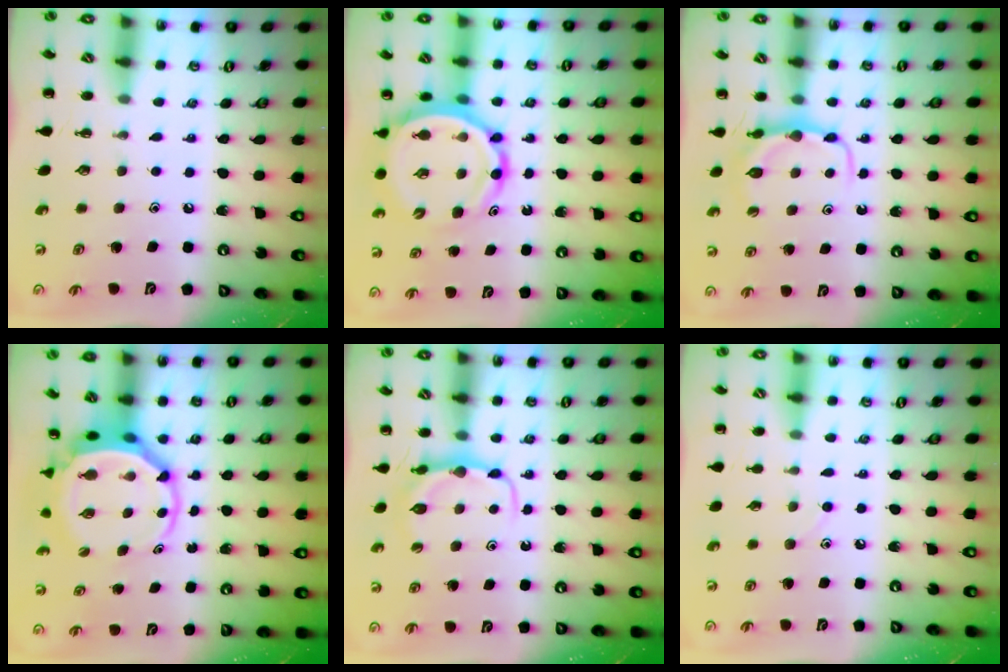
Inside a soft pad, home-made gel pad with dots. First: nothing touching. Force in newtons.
{"total": 11.2, "press": 10.7, "slide": 3.5}
{"total": 7.2, "press": 7.2, "slide": 0.9}
{"total": 5.3, "press": 5.0, "slide": 1.7}
{"total": 7.2, "press": 7.2, "slide": 0.9}
{"total": 5.8, "press": 5.3, "slide": 2.3}